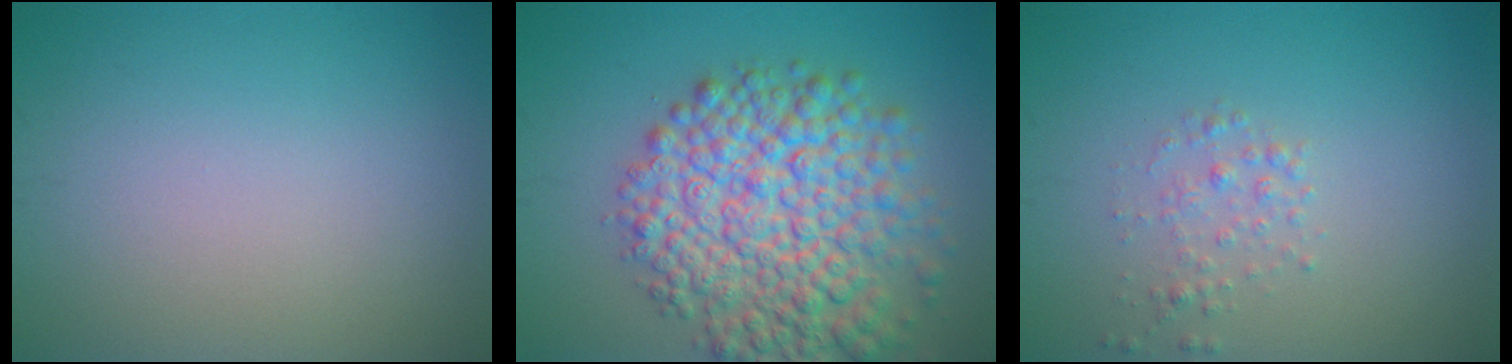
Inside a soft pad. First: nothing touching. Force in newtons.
{"total": 9.9, "press": 9.9, "slide": 0.3}
{"total": 1.4, "press": 1.4, "slide": 0.0}